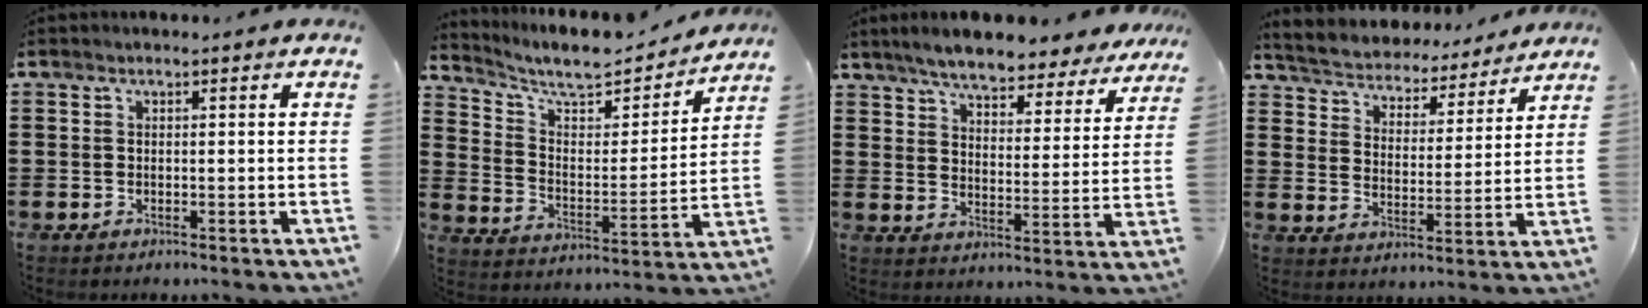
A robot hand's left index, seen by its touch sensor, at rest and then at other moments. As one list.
[{"total": 7.6, "force": [7.0, 1.4, 2.8], "torque": [-0.078, -0.051, 0.116]}, {"total": 6.2, "force": [5.9, 0.5, 1.8], "torque": [-0.064, -0.032, 0.101]}, {"total": 4.5, "force": [4.5, 0.4, -0.1], "torque": [-0.024, -0.037, 0.072]}]